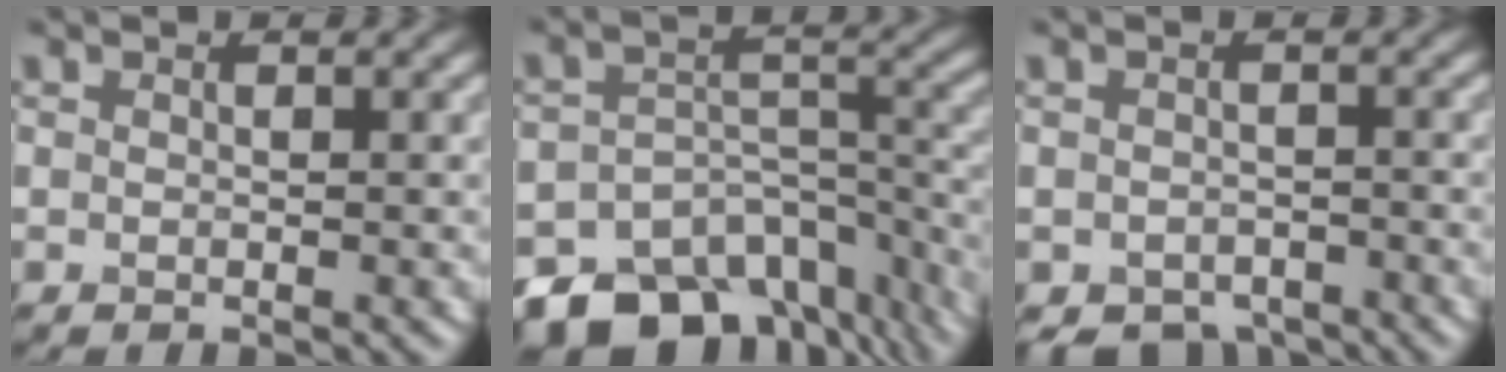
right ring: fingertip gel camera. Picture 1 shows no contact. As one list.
[{"total": 14.4, "force": [-11.0, 7.7, 5.2], "torque": [-0.095, -0.022, -0.142]}, {"total": 3.1, "force": [-2.3, 1.8, 1.1], "torque": [-0.004, -0.008, -0.035]}]